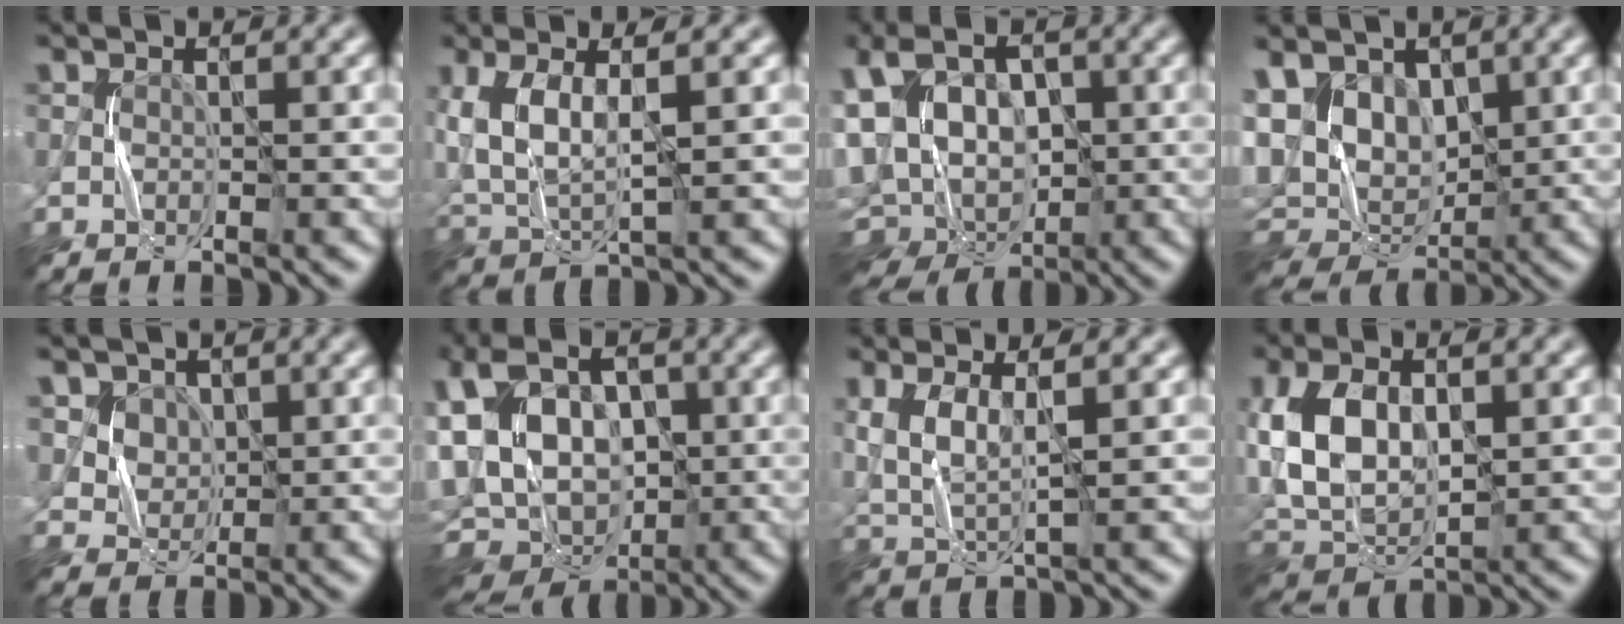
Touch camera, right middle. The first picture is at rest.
{"total": 6.0, "force": [2.0, 2.2, 5.2], "torque": [-0.129, 0.001, 0.042]}
{"total": 13.5, "force": [-1.8, 9.8, 9.1], "torque": [-0.179, 0.014, -0.017]}
{"total": 9.5, "force": [2.9, 6.6, 6.2], "torque": [-0.127, 0.015, 0.062]}
{"total": 4.1, "force": [2.1, 3.2, 1.6], "torque": [-0.047, -0.004, 0.049]}
{"total": 16.7, "force": [-1.7, 12.4, 11.0], "torque": [-0.238, 0.024, -0.021]}
{"total": 4.0, "force": [1.5, 1.0, 3.5], "torque": [-0.084, -0.002, 0.036]}
{"total": 8.1, "force": [1.1, 4.9, 6.3], "torque": [-0.140, 0.004, 0.019]}